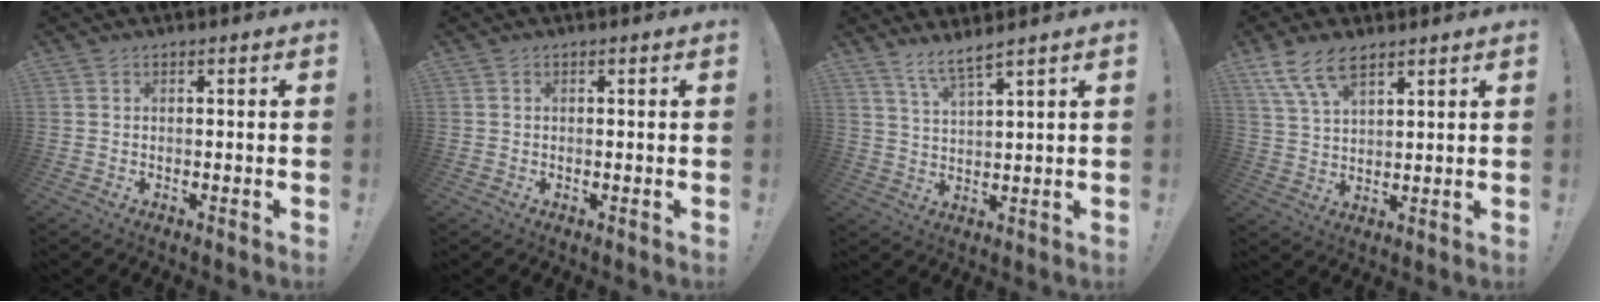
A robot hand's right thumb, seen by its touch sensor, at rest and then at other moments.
{"total": 1.5, "force": [0.5, 1.4, -0.1], "torque": [0.008, -0.006, 0.007]}
{"total": 5.7, "force": [4.7, 0.4, 3.2], "torque": [-0.066, -0.023, 0.084]}
{"total": 9.7, "force": [6.5, 4.3, 5.7], "torque": [-0.111, -0.019, 0.127]}